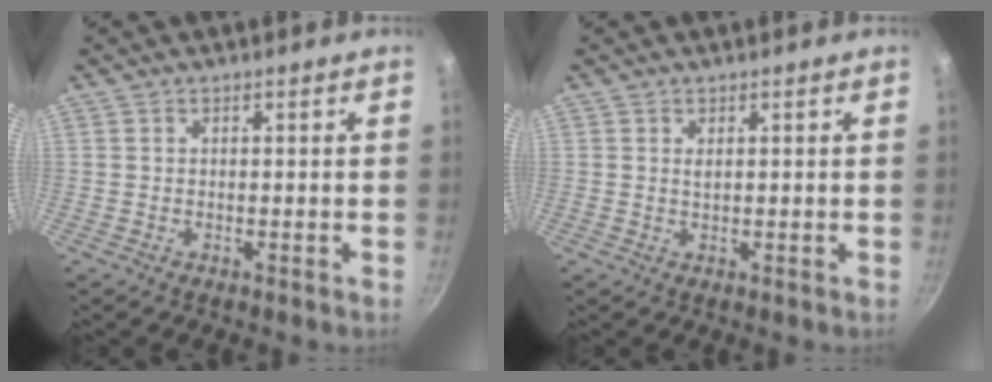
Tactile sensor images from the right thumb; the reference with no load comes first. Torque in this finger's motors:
{"motor_torque": [0.27, 0.23, 0.21, 0.32, 0.08]}